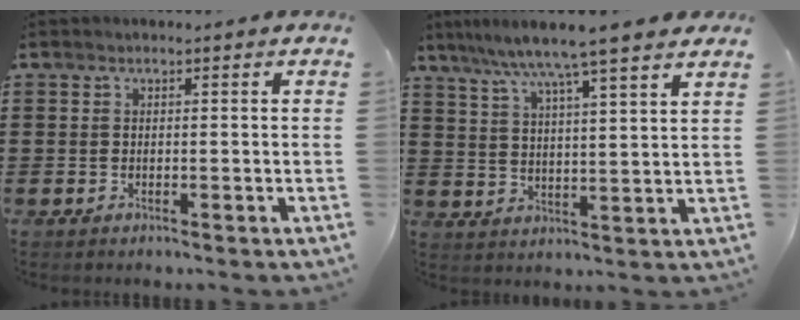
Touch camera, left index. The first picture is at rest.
{"total": 7.6, "force": [6.4, -0.7, 4.1], "torque": [-0.101, -0.028, 0.107]}